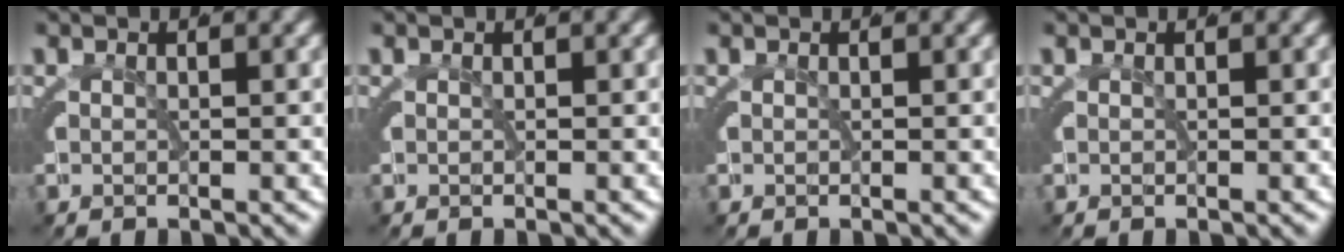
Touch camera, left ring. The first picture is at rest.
{"total": 0.0}
{"total": 0.0}
{"total": 0.0}